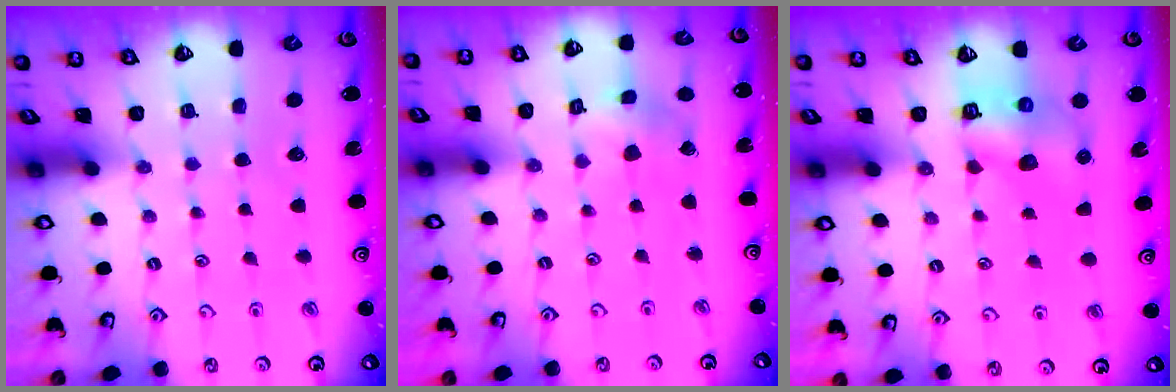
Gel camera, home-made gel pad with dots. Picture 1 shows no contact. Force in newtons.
{"total": 2.2, "press": 2.2, "slide": 0.3}
{"total": 7.1, "press": 7.0, "slide": 0.9}